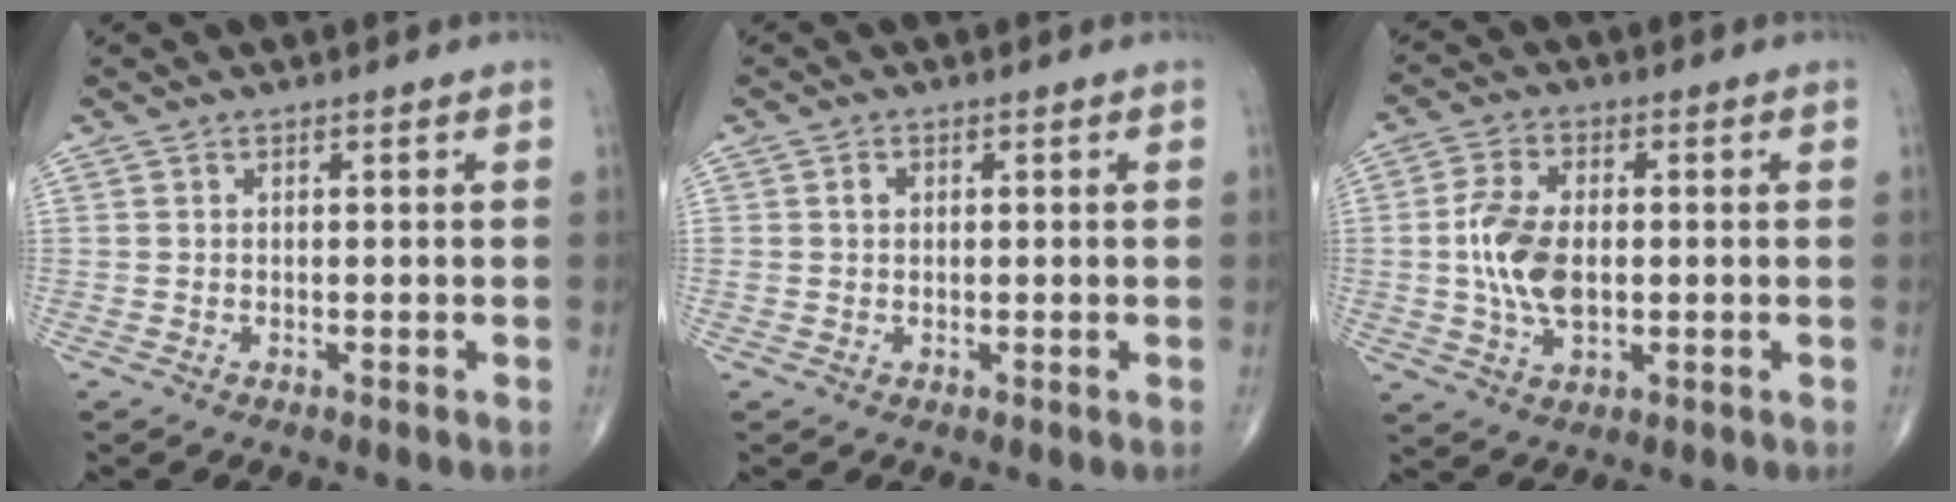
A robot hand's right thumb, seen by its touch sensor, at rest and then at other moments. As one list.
[{"total": 1.5, "force": [0.3, 1.2, 0.7], "torque": [-0.010, 0.003, 0.006]}, {"total": 9.8, "force": [-0.3, 5.6, 8.0], "torque": [-0.157, 0.003, -0.005]}]